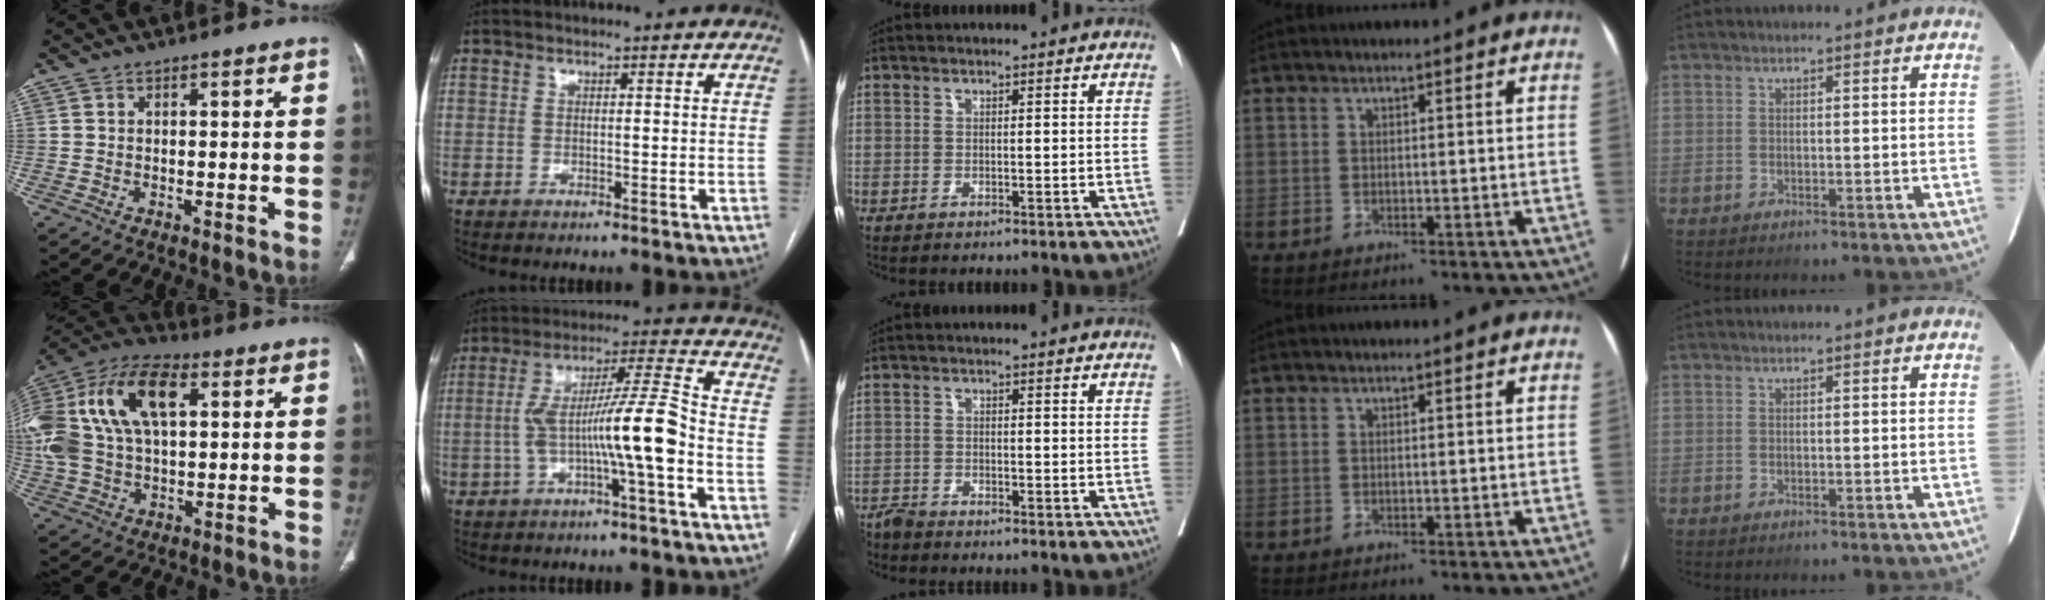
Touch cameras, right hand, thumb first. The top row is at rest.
{"thumb": {"total": 26.1, "force": [6.9, 15.0, 20.3], "torque": [-0.450, 0.038, 0.123]}, "index": {"total": 11.6, "force": [-2.8, 0.1, 11.3], "torque": [-0.203, 0.024, -0.050]}, "middle": {"total": 2.1, "force": [-2.1, 0.0, 0.0], "torque": [0.003, -0.009, -0.042]}}